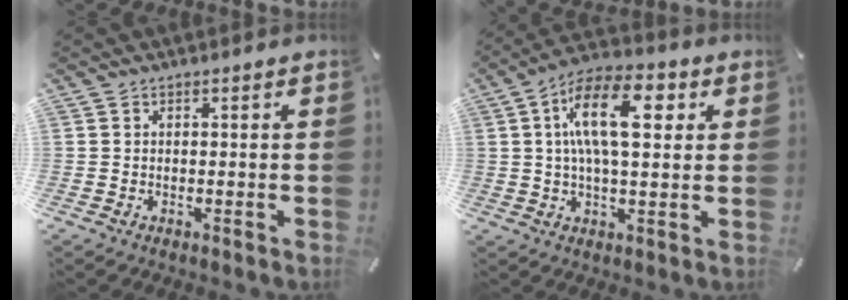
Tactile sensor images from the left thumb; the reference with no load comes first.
{"total": 15.8, "force": [4.0, 7.2, 13.5], "torque": [-0.242, 0.001, 0.061]}